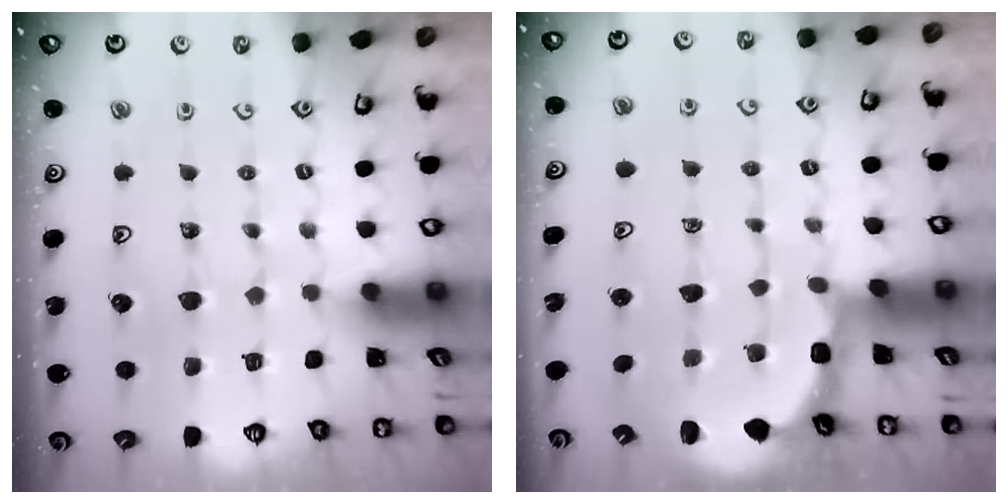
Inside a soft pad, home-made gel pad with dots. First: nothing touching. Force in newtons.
{"total": 2.9, "press": 2.5, "slide": 1.4}